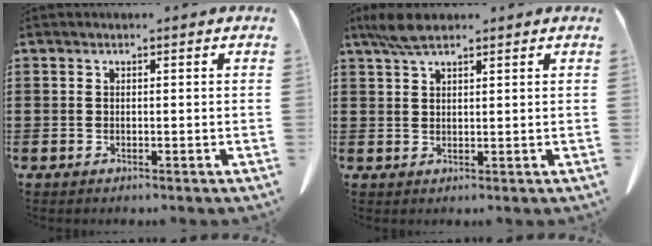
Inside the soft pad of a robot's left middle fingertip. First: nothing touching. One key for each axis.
{"total": 4.3, "fx": 2.9, "fy": 1.4, "fz": 2.9, "tx": -0.064, "ty": 0.005, "tz": 0.054}